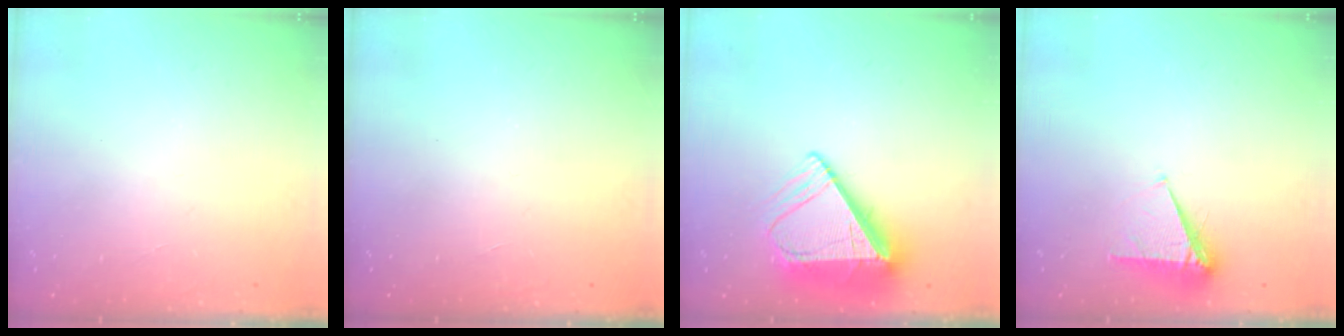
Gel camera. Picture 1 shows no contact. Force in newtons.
{"total": 0.0}
{"total": 10.9, "press": 10.8, "slide": 1.6}
{"total": 5.7, "press": 5.7, "slide": 0.6}